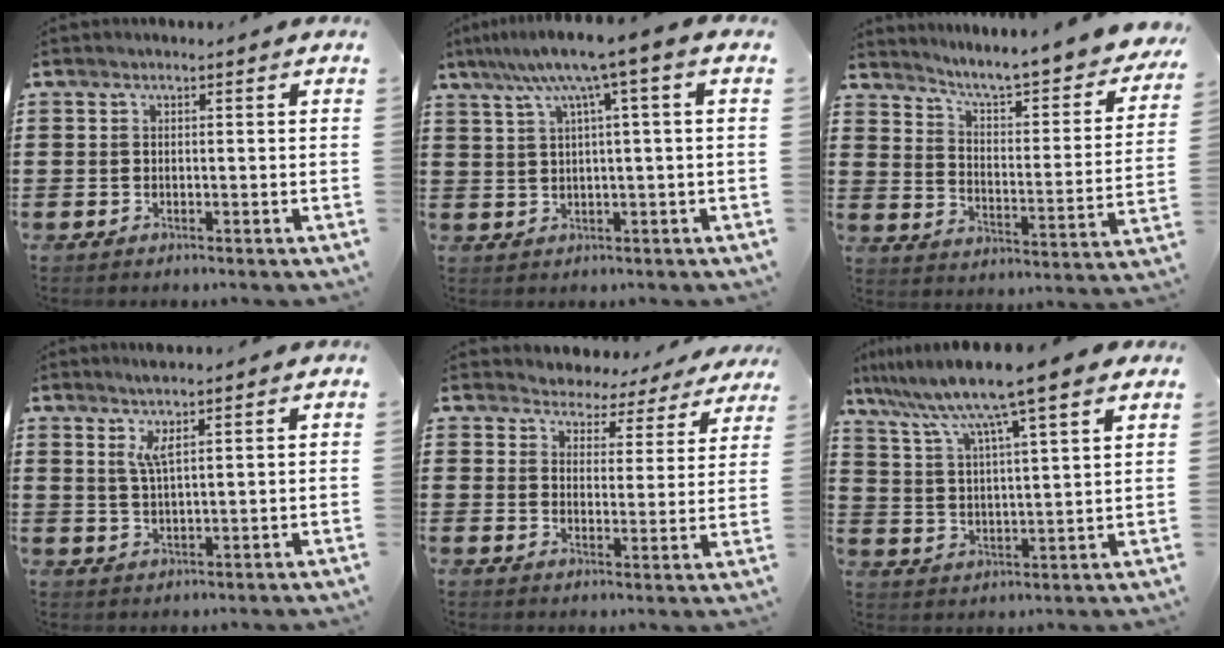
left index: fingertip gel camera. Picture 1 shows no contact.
{"total": 7.4, "force": [2.8, -0.3, 6.8], "torque": [-0.137, -0.005, 0.042]}
{"total": 5.5, "force": [4.9, -0.5, 2.4], "torque": [-0.071, -0.049, 0.075]}
{"total": 3.6, "force": [2.0, 0.3, 2.9], "torque": [-0.064, 0.002, 0.034]}
{"total": 4.0, "force": [3.9, 1.0, -0.3], "torque": [-0.019, -0.028, 0.065]}
{"total": 8.7, "force": [7.1, -0.4, 5.1], "torque": [-0.126, -0.041, 0.112]}